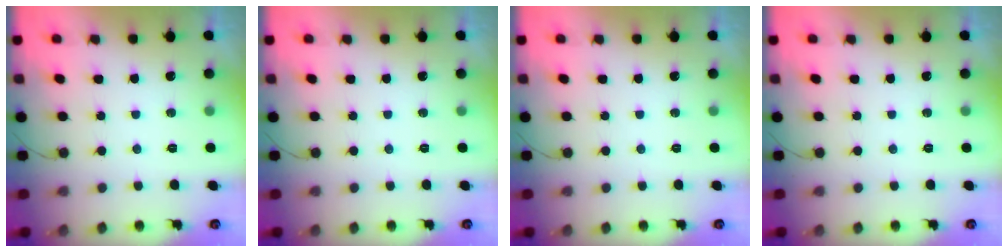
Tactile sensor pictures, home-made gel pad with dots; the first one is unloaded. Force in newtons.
{"total": 0.0}
{"total": 0.0}
{"total": 0.0}